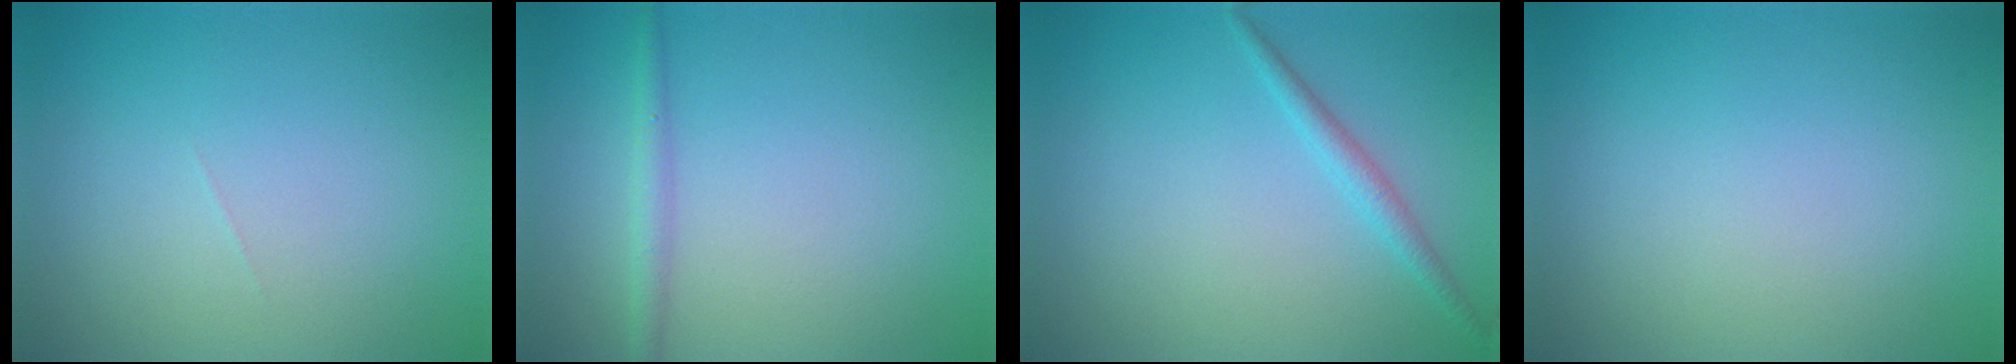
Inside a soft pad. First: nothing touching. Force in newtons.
{"total": 1.6, "press": 1.6, "slide": 0.1}
{"total": 1.5, "press": 1.5, "slide": 0.1}
{"total": 0.0}